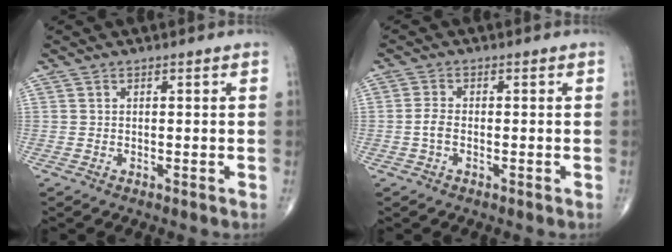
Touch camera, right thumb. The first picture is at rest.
{"total": 2.2, "force": [-0.6, 1.2, 1.8], "torque": [-0.040, 0.005, -0.015]}